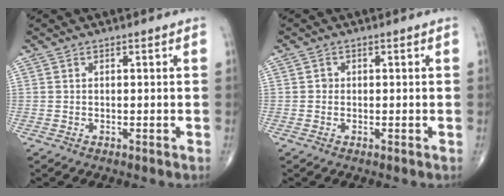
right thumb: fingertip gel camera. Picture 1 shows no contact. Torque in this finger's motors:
{"motor_torque": [-0.19, 0.06, 0.23, 0.01, -0.08]}